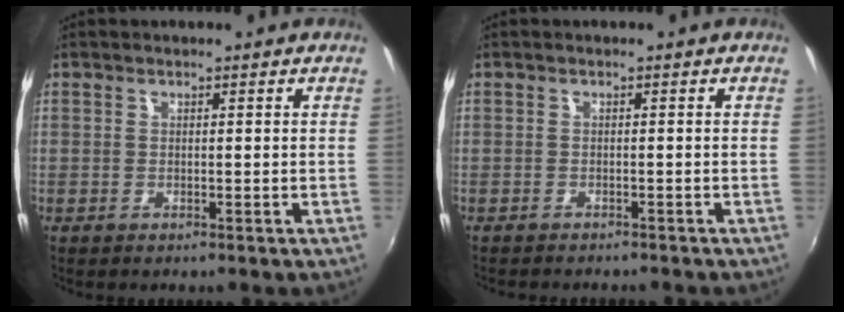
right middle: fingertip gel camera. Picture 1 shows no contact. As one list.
[{"total": 3.0, "force": [-2.8, 0.7, 0.9], "torque": [-0.023, -0.012, -0.042]}]